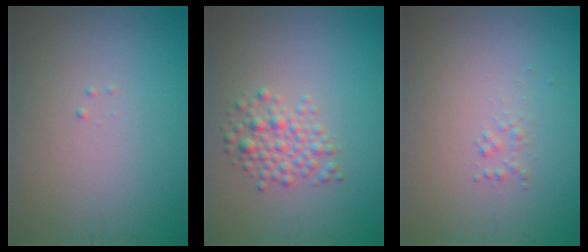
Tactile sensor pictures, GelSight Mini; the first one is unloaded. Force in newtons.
{"total": 2.6, "press": 2.6, "slide": 0.2}
{"total": 0.7, "press": 0.7, "slide": 0.0}